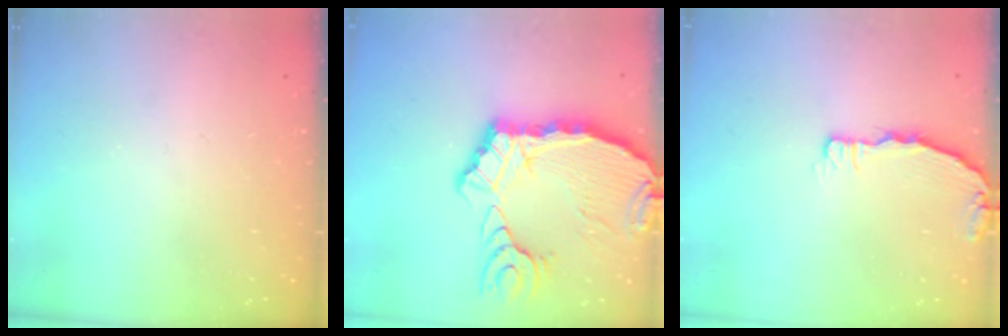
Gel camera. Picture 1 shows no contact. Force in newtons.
{"total": 15.5, "press": 15.4, "slide": 2.1}
{"total": 3.3, "press": 3.3, "slide": 0.2}